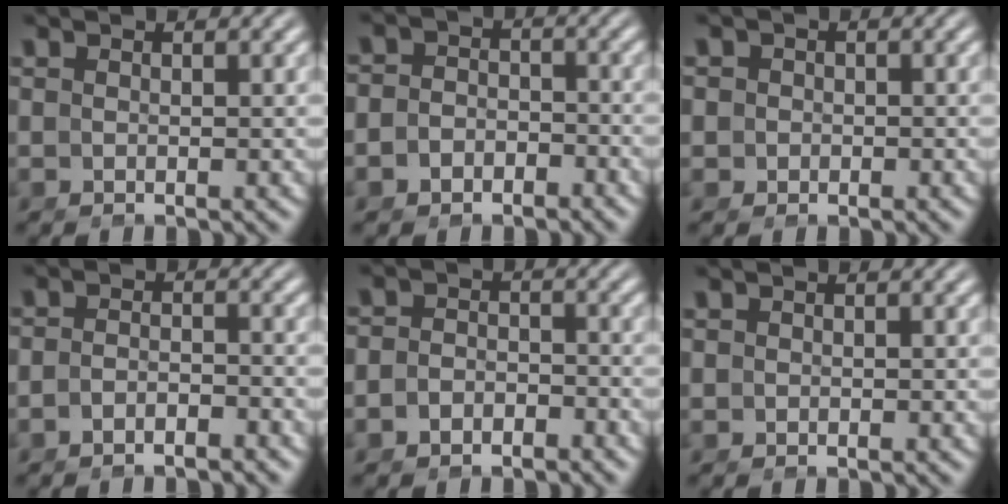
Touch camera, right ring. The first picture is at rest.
{"total": 4.0, "force": [-2.6, 3.0, 0.5], "torque": [-0.020, -0.018, -0.043]}
{"total": 3.2, "force": [-0.4, 3.1, 0.8], "torque": [-0.027, -0.007, -0.010]}
{"total": 2.5, "force": [-2.3, 0.7, 0.7], "torque": [-0.012, -0.006, -0.040]}
{"total": 3.3, "force": [-2.6, 2.1, 0.4], "torque": [-0.014, -0.016, -0.042]}
{"total": 0.6, "force": [-0.1, 0.6, 0.1], "torque": [-0.008, -0.006, 0.002]}